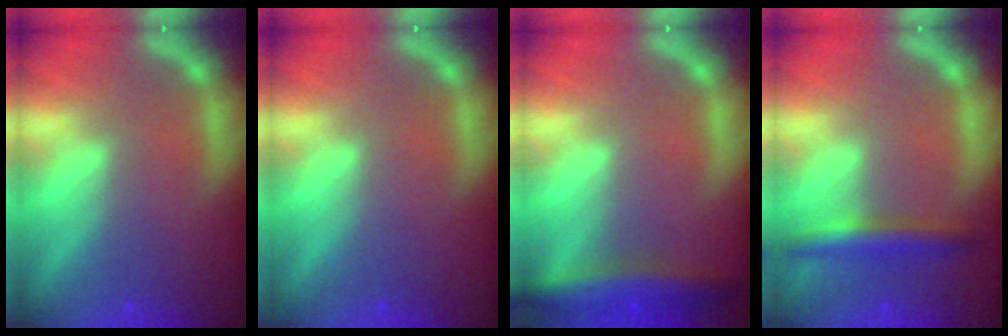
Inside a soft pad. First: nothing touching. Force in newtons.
{"total": 0.0}
{"total": 5.0}
{"total": 3.5}